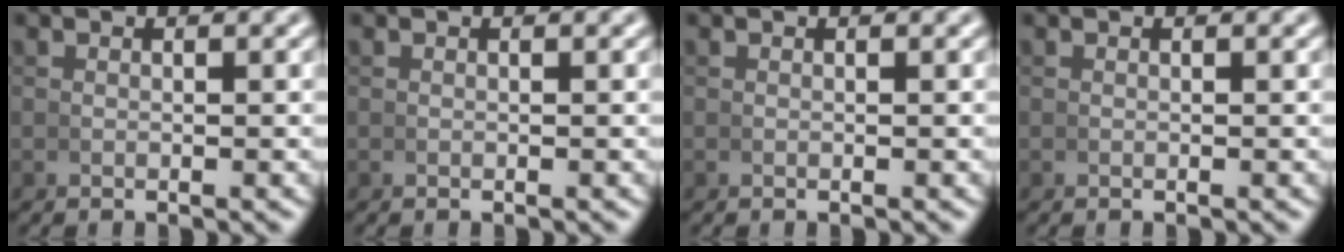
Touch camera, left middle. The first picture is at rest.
{"total": 0.0}
{"total": 0.0}
{"total": 0.0}